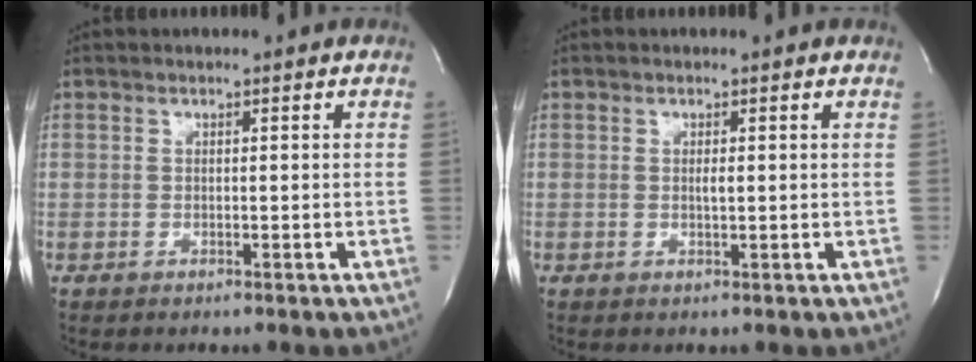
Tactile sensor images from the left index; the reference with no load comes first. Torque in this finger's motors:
{"motor_torque": [0.17, -0.14, 0.01, 0.02]}